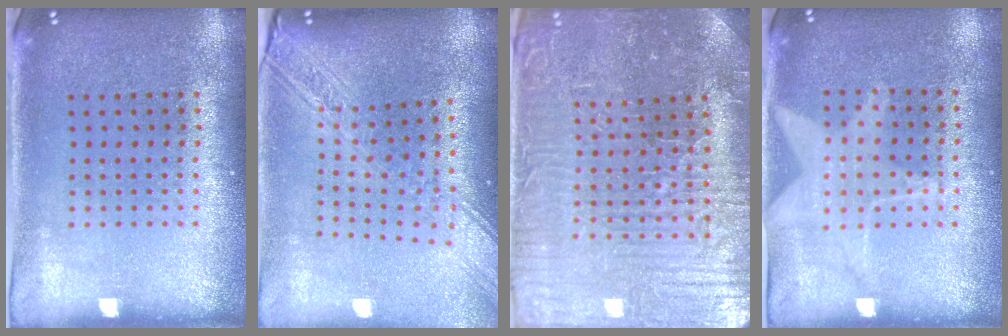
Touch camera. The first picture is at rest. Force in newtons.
{"total": 2.7, "press": 2.1, "slide": 1.7}
{"total": 3.9, "press": 3.9, "slide": 0.6}
{"total": 1.1, "press": 1.0, "slide": 0.4}